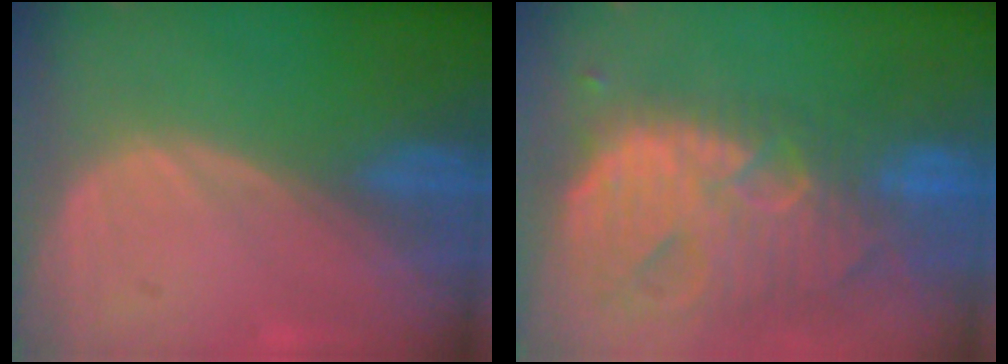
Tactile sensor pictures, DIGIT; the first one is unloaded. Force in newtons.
{"total": 13.9, "press": 11.7, "slide": 7.5}